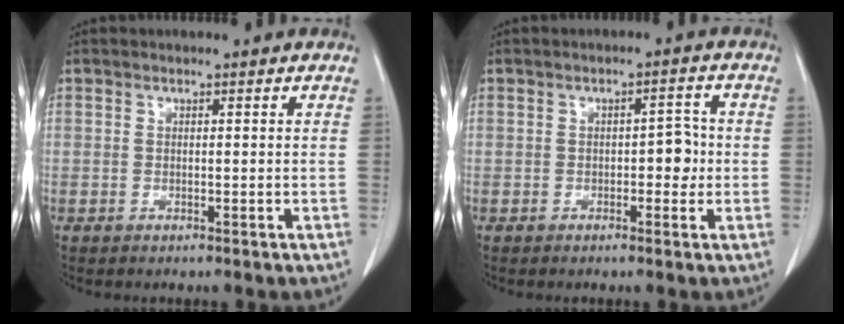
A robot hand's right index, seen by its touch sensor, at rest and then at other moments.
{"total": 3.2, "force": [-0.5, 1.7, 2.7], "torque": [-0.029, 0.009, -0.008]}